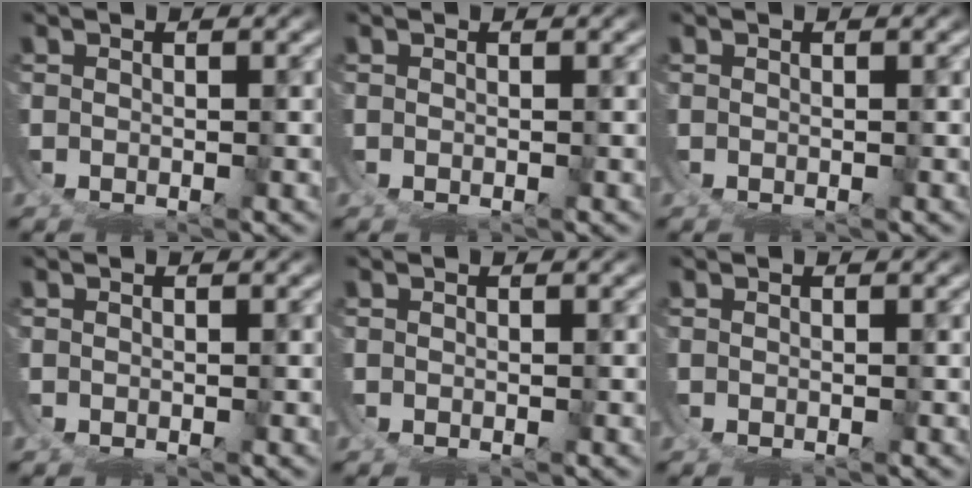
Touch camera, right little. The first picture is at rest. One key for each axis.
{"total": 0.0}
{"total": 0.0}
{"total": 0.0}
{"total": 0.0}
{"total": 0.0}